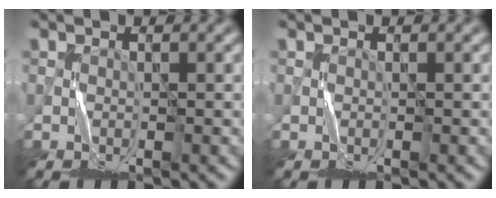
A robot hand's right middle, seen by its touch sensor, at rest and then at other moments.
{"total": 0.0}